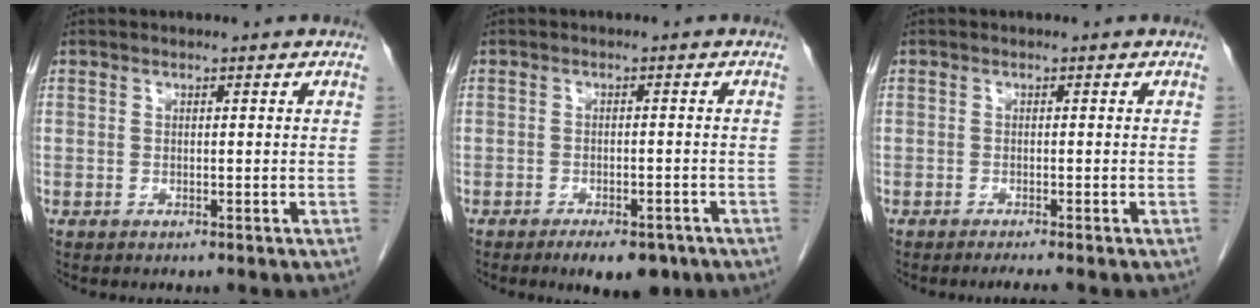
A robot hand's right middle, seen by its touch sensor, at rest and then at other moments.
{"total": 6.2, "force": [-4.5, 2.4, 3.5], "torque": [-0.040, -0.001, -0.061]}
{"total": 2.0, "force": [-1.7, -0.4, 1.0], "torque": [-0.013, -0.001, -0.027]}